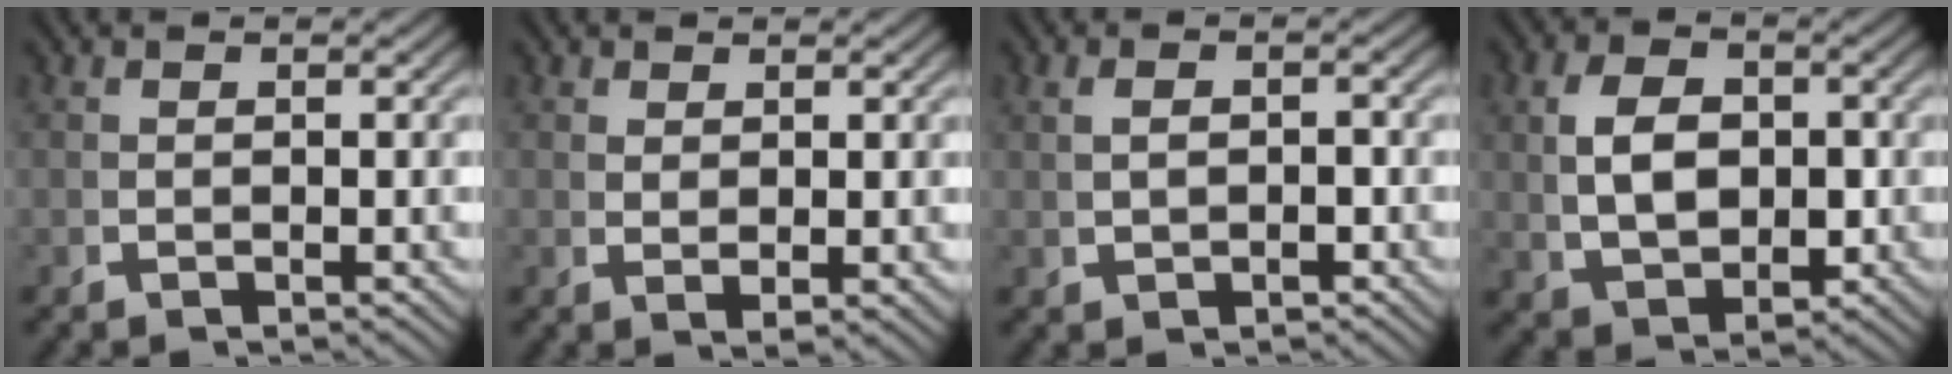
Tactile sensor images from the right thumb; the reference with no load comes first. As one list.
[{"total": 1.4, "force": [0.9, 0.2, 1.0], "torque": [-0.015, -0.003, 0.023]}, {"total": 1.9, "force": [0.0, 1.1, 1.5], "torque": [-0.022, 0.004, 0.007]}, {"total": 6.8, "force": [0.5, 4.6, 5.0], "torque": [-0.089, -0.020, 0.024]}]